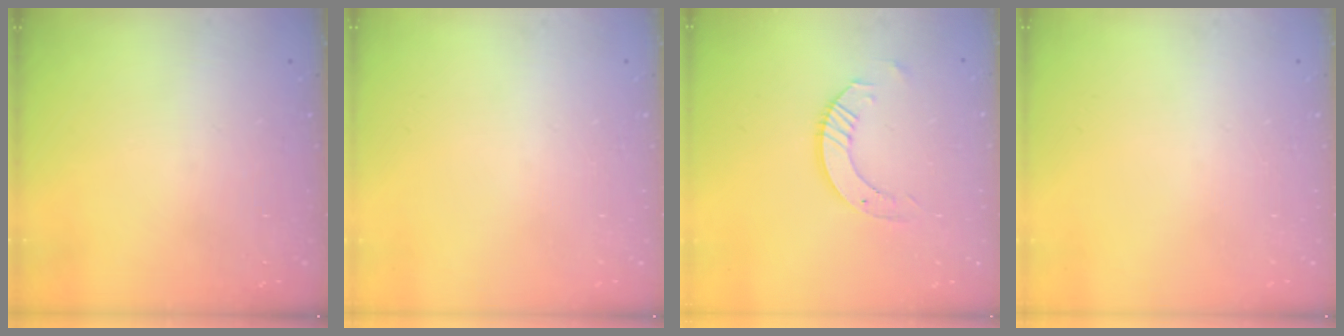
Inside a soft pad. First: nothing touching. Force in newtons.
{"total": 0.0}
{"total": 7.6, "press": 7.5, "slide": 0.5}
{"total": 0.0}